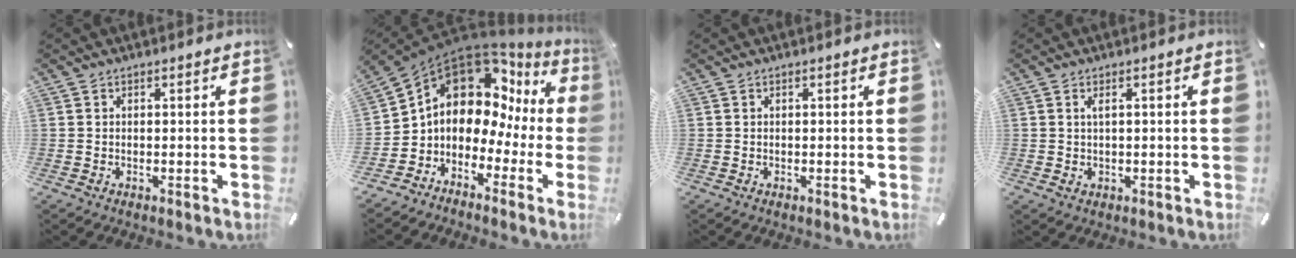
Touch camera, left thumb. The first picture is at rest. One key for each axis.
{"total": 11.3, "fx": 4.6, "fy": 8.5, "fz": 5.8, "tx": -0.108, "ty": -0.047, "tz": 0.076}
{"total": 0.0}
{"total": 1.9, "fx": 0.3, "fy": 0.7, "fz": 1.7, "tx": -0.033, "ty": 0.001, "tz": 0.004}